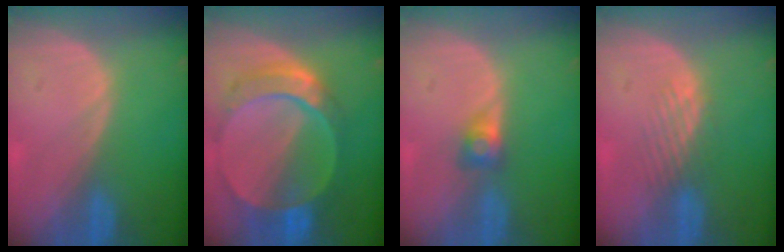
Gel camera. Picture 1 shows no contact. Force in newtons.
{"total": 9.5, "press": 8.3, "slide": 4.4}
{"total": 2.6, "press": 2.4, "slide": 1.0}
{"total": 3.1, "press": 2.5, "slide": 1.8}